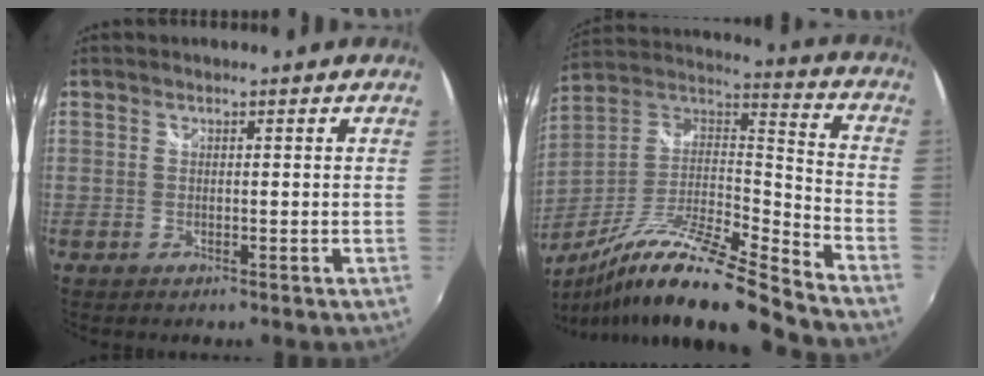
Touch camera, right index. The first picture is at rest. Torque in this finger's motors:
{"motor_torque": [0.81, -0.81, 0.19, 0.10]}